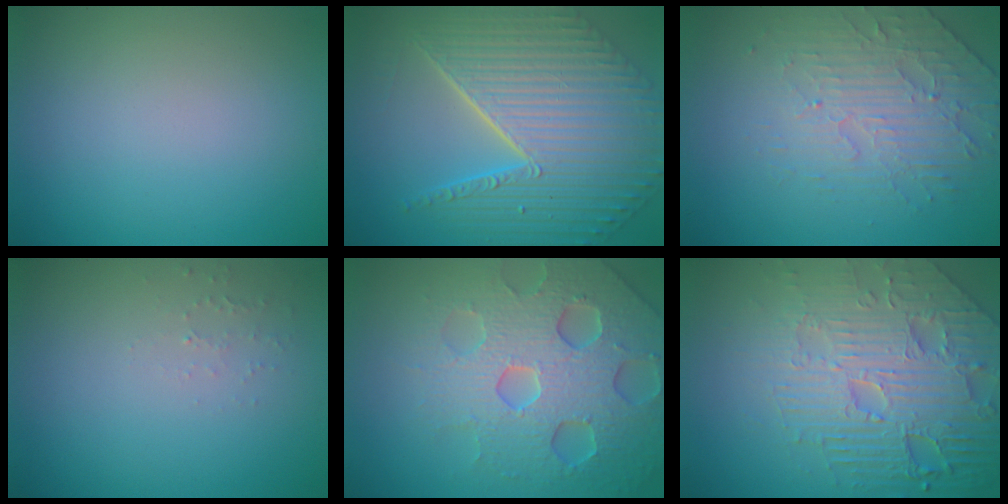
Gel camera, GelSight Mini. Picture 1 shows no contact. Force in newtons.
{"total": 10.1, "press": 7.3, "slide": 6.9}
{"total": 4.5, "press": 3.3, "slide": 3.1}
{"total": 0.8, "press": 0.8, "slide": 0.3}
{"total": 7.3, "press": 7.1, "slide": 1.7}
{"total": 8.4, "press": 6.1, "slide": 5.7}